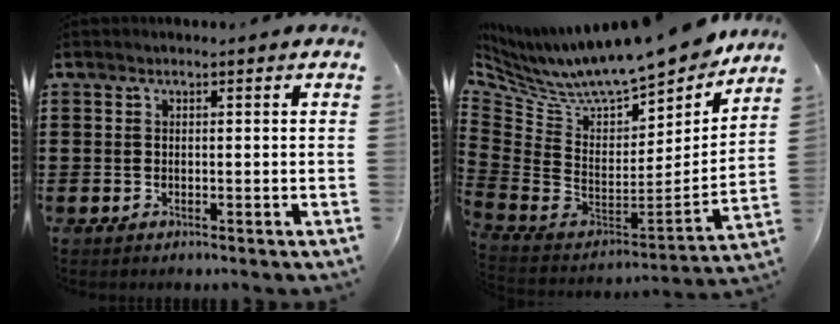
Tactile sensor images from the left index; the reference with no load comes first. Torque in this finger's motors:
{"motor_torque": [2.14, 0.00, 1.05, 0.21]}